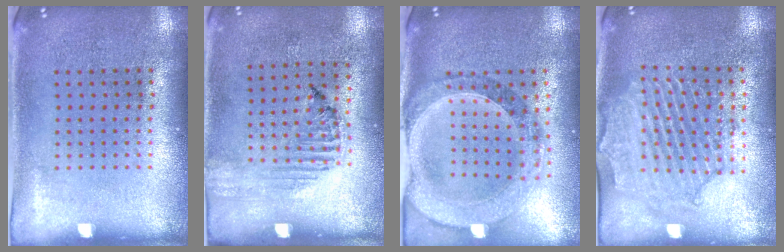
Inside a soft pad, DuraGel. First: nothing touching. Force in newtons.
{"total": 1.2, "press": 1.1, "slide": 0.2}
{"total": 1.5, "press": 1.4, "slide": 0.5}
{"total": 2.1, "press": 2.0, "slide": 0.6}